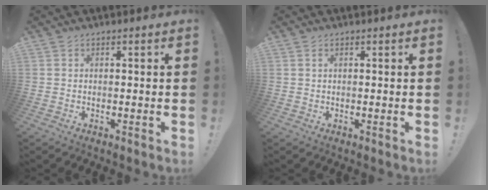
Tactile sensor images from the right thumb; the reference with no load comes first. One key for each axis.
{"total": 0.5, "fx": 0.2, "fy": 0.3, "fz": 0.4, "tx": -0.008, "ty": 0.003, "tz": 0.003}